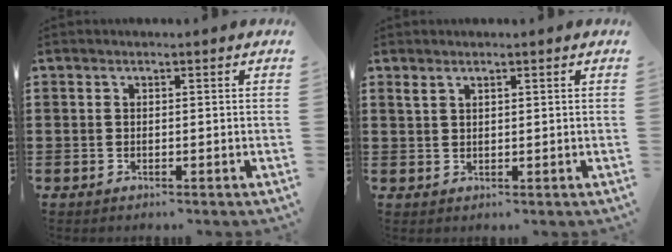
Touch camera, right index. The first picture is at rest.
{"total": 1.2, "force": [0.9, 0.5, 0.6], "torque": [-0.014, 0.002, 0.017]}